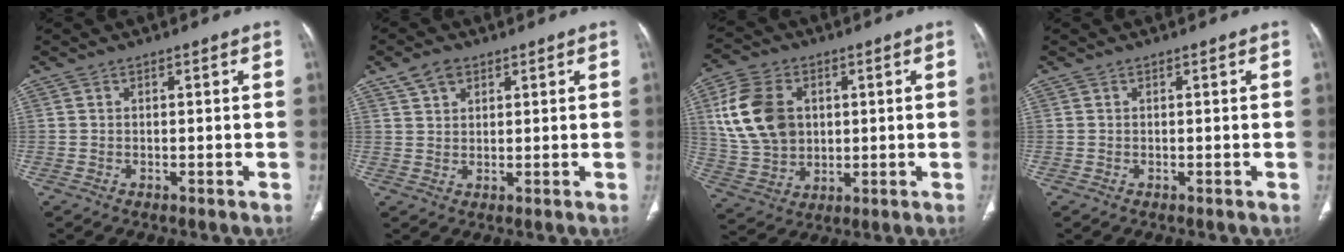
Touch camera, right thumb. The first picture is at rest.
{"total": 4.1, "force": [2.5, 2.6, 2.0], "torque": [-0.028, -0.004, 0.049]}
{"total": 14.7, "force": [3.2, 10.8, 9.4], "torque": [-0.166, -0.001, 0.067]}
{"total": 0.0}